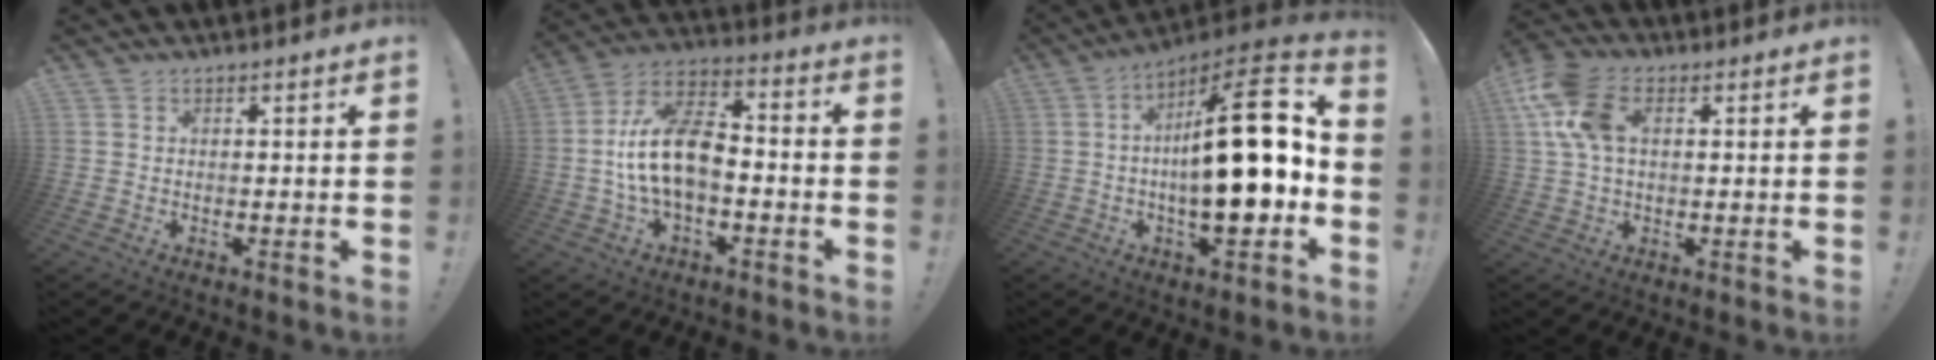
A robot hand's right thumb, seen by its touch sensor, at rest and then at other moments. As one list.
[{"total": 15.3, "force": [-2.2, 8.4, 12.5], "torque": [-0.240, 0.018, -0.034]}, {"total": 23.1, "force": [-0.4, 6.6, 22.2], "torque": [-0.331, -0.011, -0.013]}, {"total": 11.8, "force": [3.3, 7.2, 8.8], "torque": [-0.185, 0.007, 0.065]}]